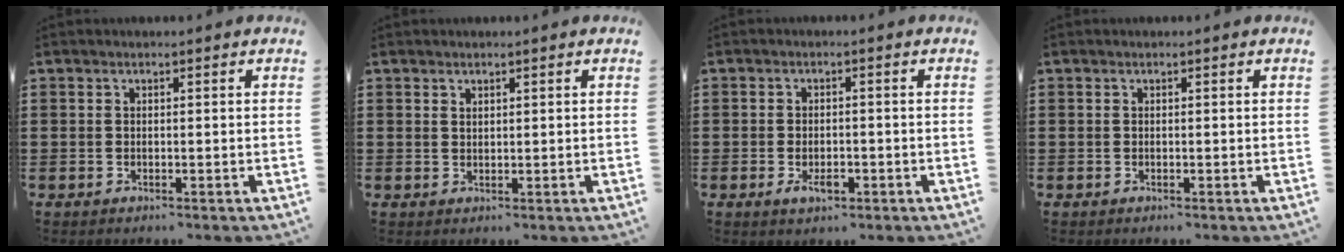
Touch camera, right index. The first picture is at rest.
{"total": 1.0, "force": [0.8, 0.5, 0.2], "torque": [-0.004, 0.002, 0.016]}
{"total": 2.7, "force": [-1.0, 1.3, 2.1], "torque": [-0.040, 0.000, -0.016]}
{"total": 0.0}